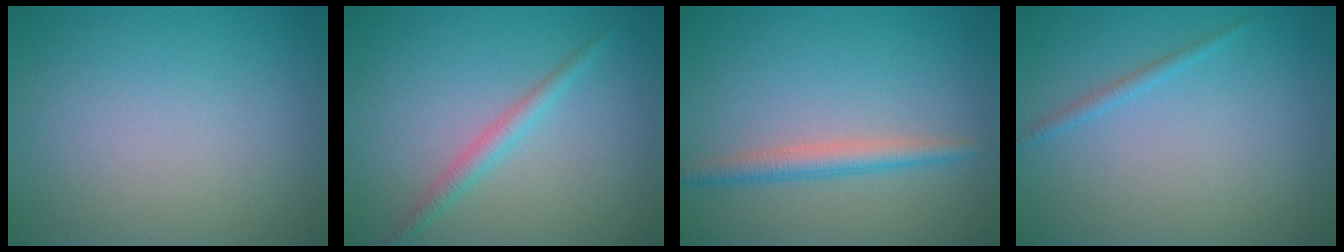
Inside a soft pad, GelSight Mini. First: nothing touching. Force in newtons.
{"total": 1.8, "press": 1.8, "slide": 0.0}
{"total": 2.4, "press": 2.4, "slide": 0.1}
{"total": 0.9, "press": 0.9, "slide": 0.1}